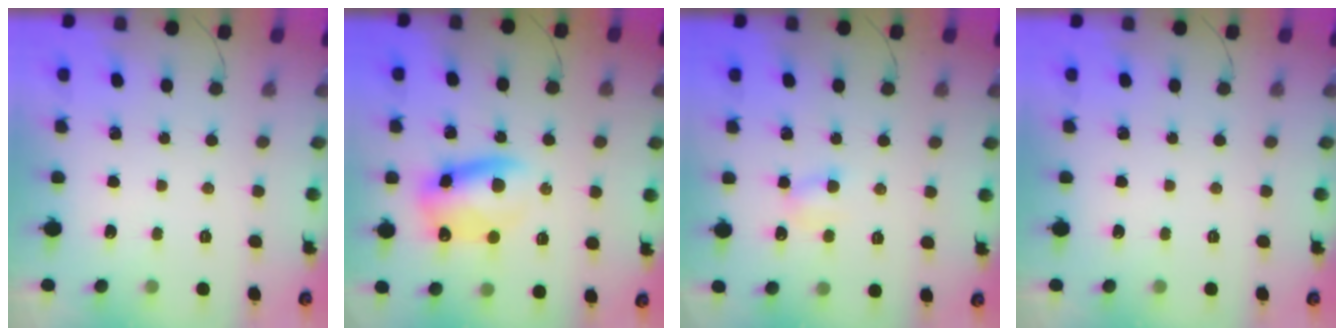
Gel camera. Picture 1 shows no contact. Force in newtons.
{"total": 10.7, "press": 10.5, "slide": 2.0}
{"total": 4.8, "press": 4.8, "slide": 0.8}
{"total": 0.0}